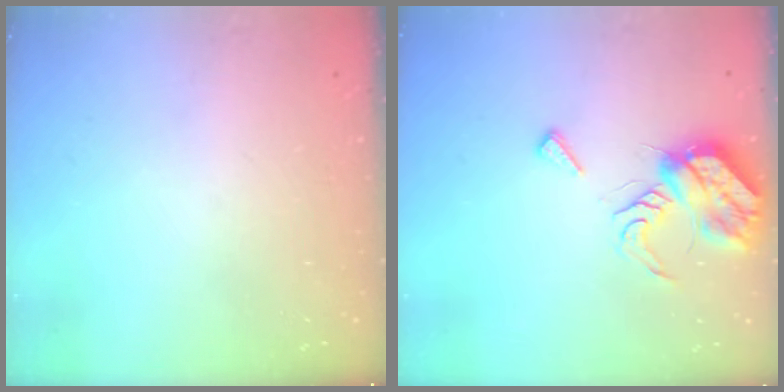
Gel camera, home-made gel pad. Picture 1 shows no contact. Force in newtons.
{"total": 9.2, "press": 9.2, "slide": 0.3}